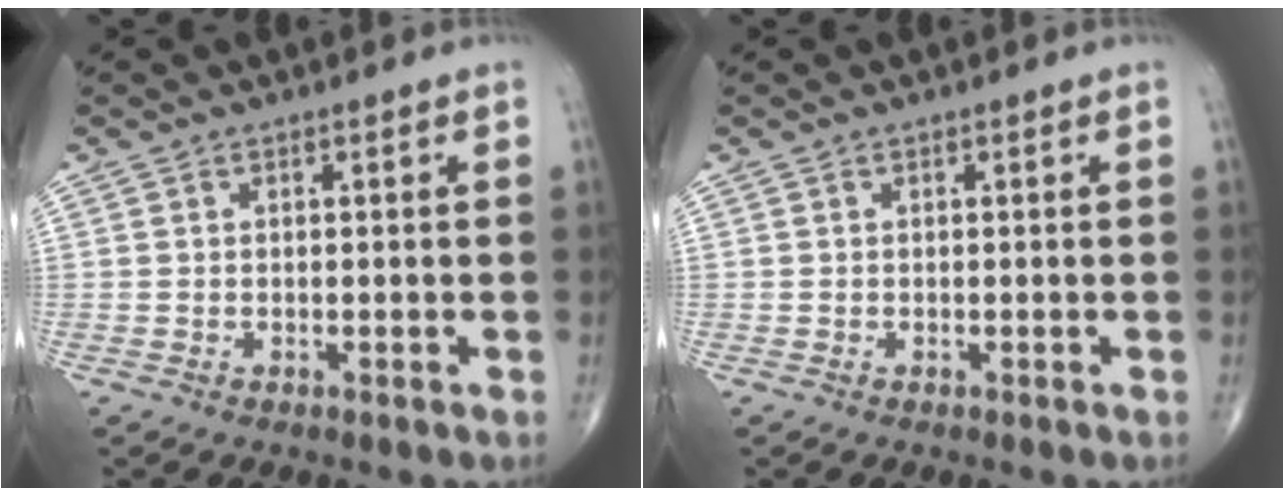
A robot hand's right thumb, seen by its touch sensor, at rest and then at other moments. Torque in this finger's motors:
{"motor_torque": [-0.01, 0.01, 0.02, -0.02, 0.01]}